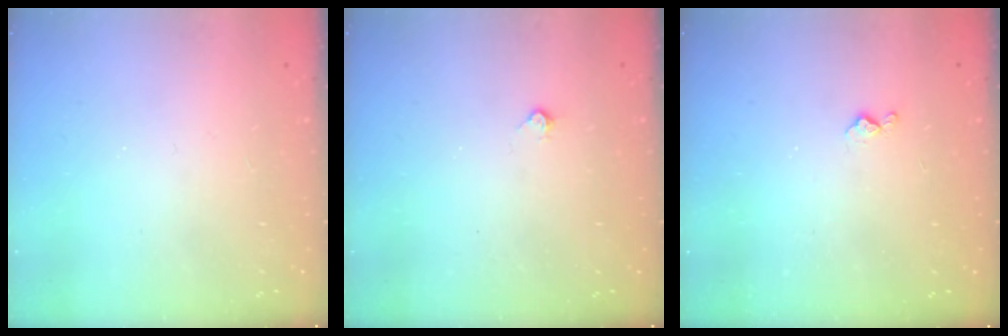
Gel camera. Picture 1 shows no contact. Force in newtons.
{"total": 2.2, "press": 2.2, "slide": 0.4}
{"total": 3.8, "press": 3.8, "slide": 0.3}